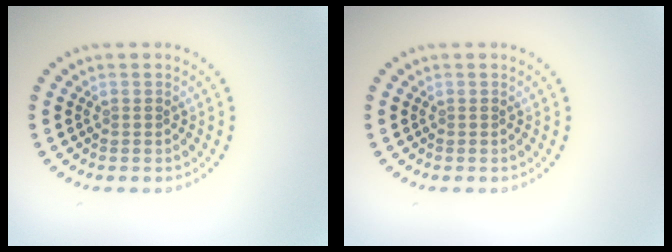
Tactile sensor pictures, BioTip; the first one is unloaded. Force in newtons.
{"total": 0.0}